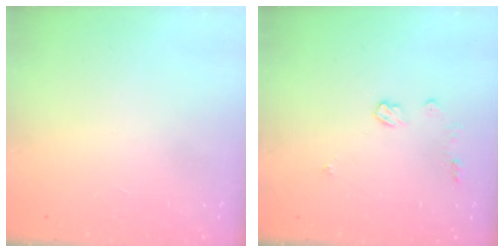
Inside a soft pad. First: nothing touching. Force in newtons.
{"total": 7.4, "press": 7.4, "slide": 0.3}